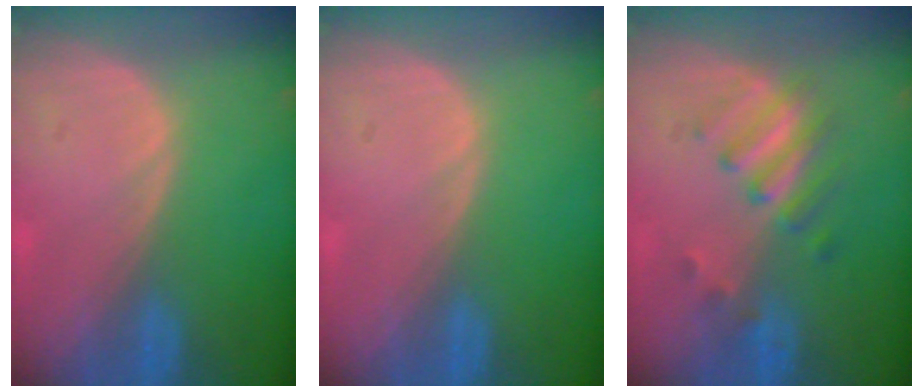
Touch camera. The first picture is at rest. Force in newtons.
{"total": 0.0}
{"total": 5.1, "press": 5.0, "slide": 1.0}